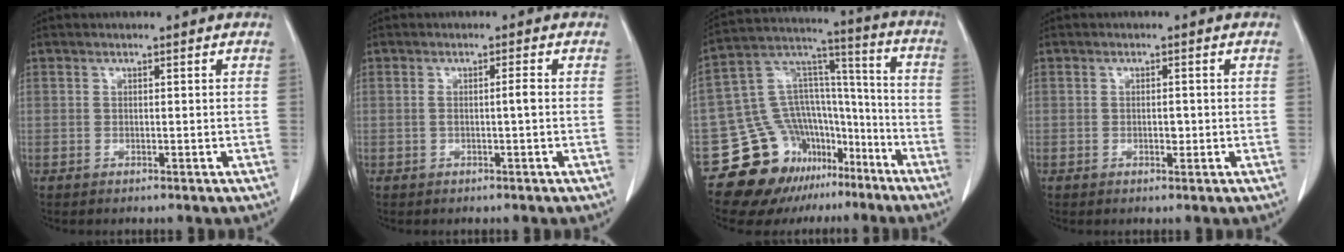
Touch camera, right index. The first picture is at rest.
{"total": 1.7, "force": [-0.2, -0.2, 1.7], "torque": [-0.030, 0.001, -0.002]}
{"total": 18.9, "force": [-12.1, 12.5, 7.6], "torque": [-0.122, 0.092, -0.190]}
{"total": 1.3, "force": [-0.3, 0.6, 1.1], "torque": [-0.019, 0.001, -0.004]}